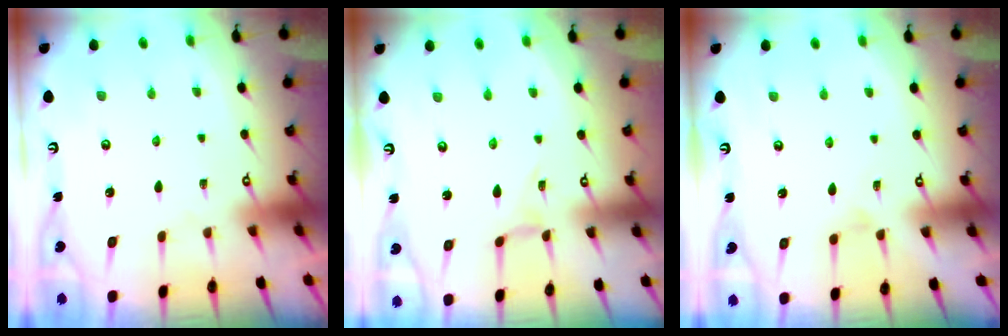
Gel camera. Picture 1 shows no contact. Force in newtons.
{"total": 0.0}
{"total": 2.1, "press": 2.1, "slide": 0.4}